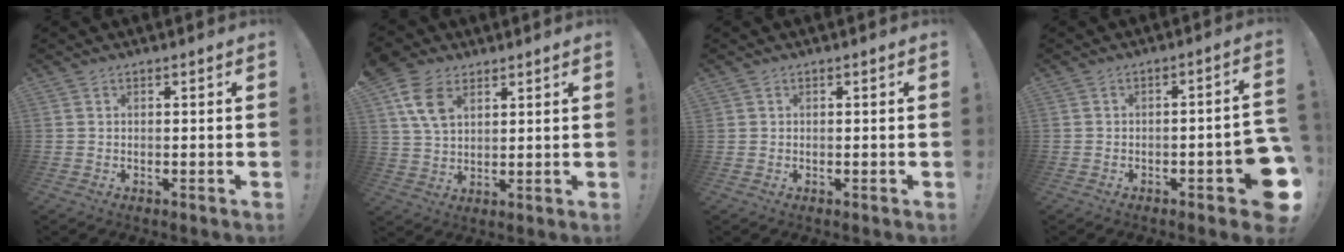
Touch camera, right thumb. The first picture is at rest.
{"total": 12.1, "force": [5.9, 7.9, 7.1], "torque": [-0.139, -0.012, 0.113]}
{"total": 0.5, "force": [0.3, 0.4, 0.0], "torque": [0.001, -0.001, 0.006]}
{"total": 8.1, "force": [-3.3, 2.3, 7.1], "torque": [-0.087, 0.011, -0.050]}